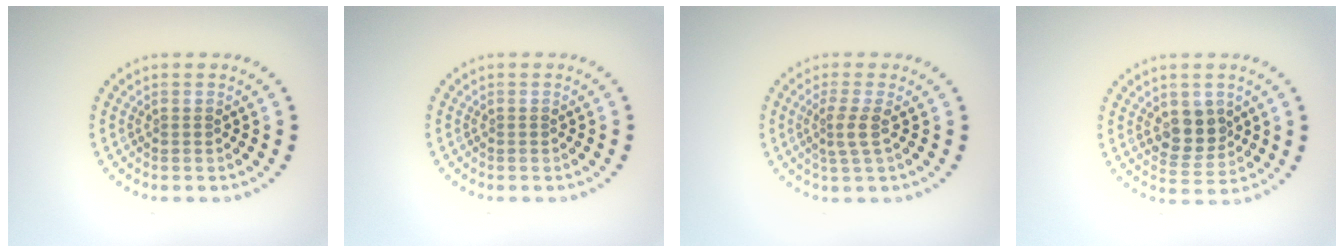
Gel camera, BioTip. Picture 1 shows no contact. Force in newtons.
{"total": 0.0}
{"total": 1.9, "press": 1.4, "slide": 1.3}
{"total": 3.4, "press": 3.2, "slide": 1.0}